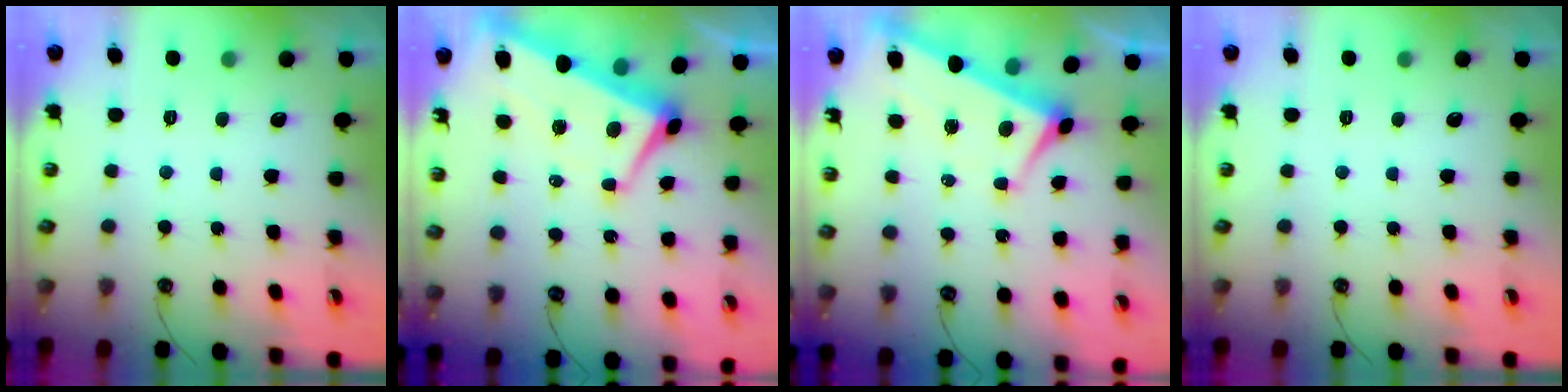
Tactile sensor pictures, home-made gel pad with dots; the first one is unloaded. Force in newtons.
{"total": 1.7, "press": 1.1, "slide": 1.3}
{"total": 2.5, "press": 2.3, "slide": 0.9}
{"total": 0.0}